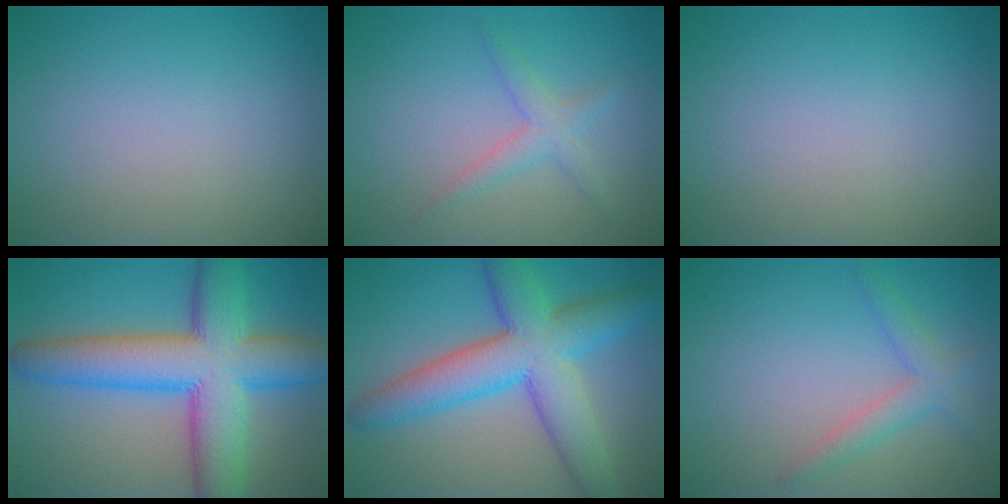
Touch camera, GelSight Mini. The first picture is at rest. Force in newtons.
{"total": 2.1, "press": 2.1, "slide": 0.1}
{"total": 0.0}
{"total": 11.7, "press": 11.7, "slide": 0.1}
{"total": 9.0, "press": 9.0, "slide": 0.1}
{"total": 2.4, "press": 2.4, "slide": 0.2}